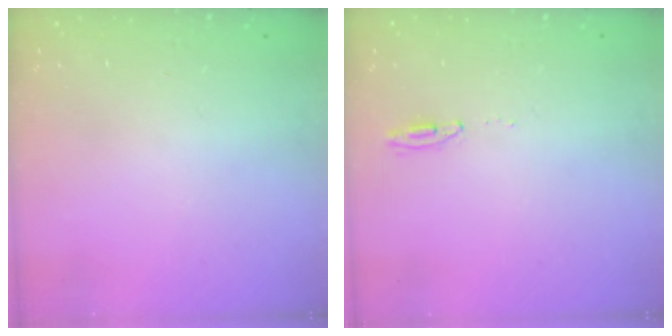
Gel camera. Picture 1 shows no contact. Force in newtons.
{"total": 4.1, "press": 3.1, "slide": 2.6}